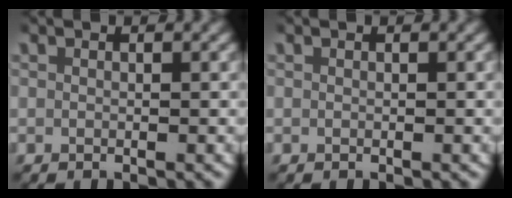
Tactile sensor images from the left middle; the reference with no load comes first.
{"total": 0.0}